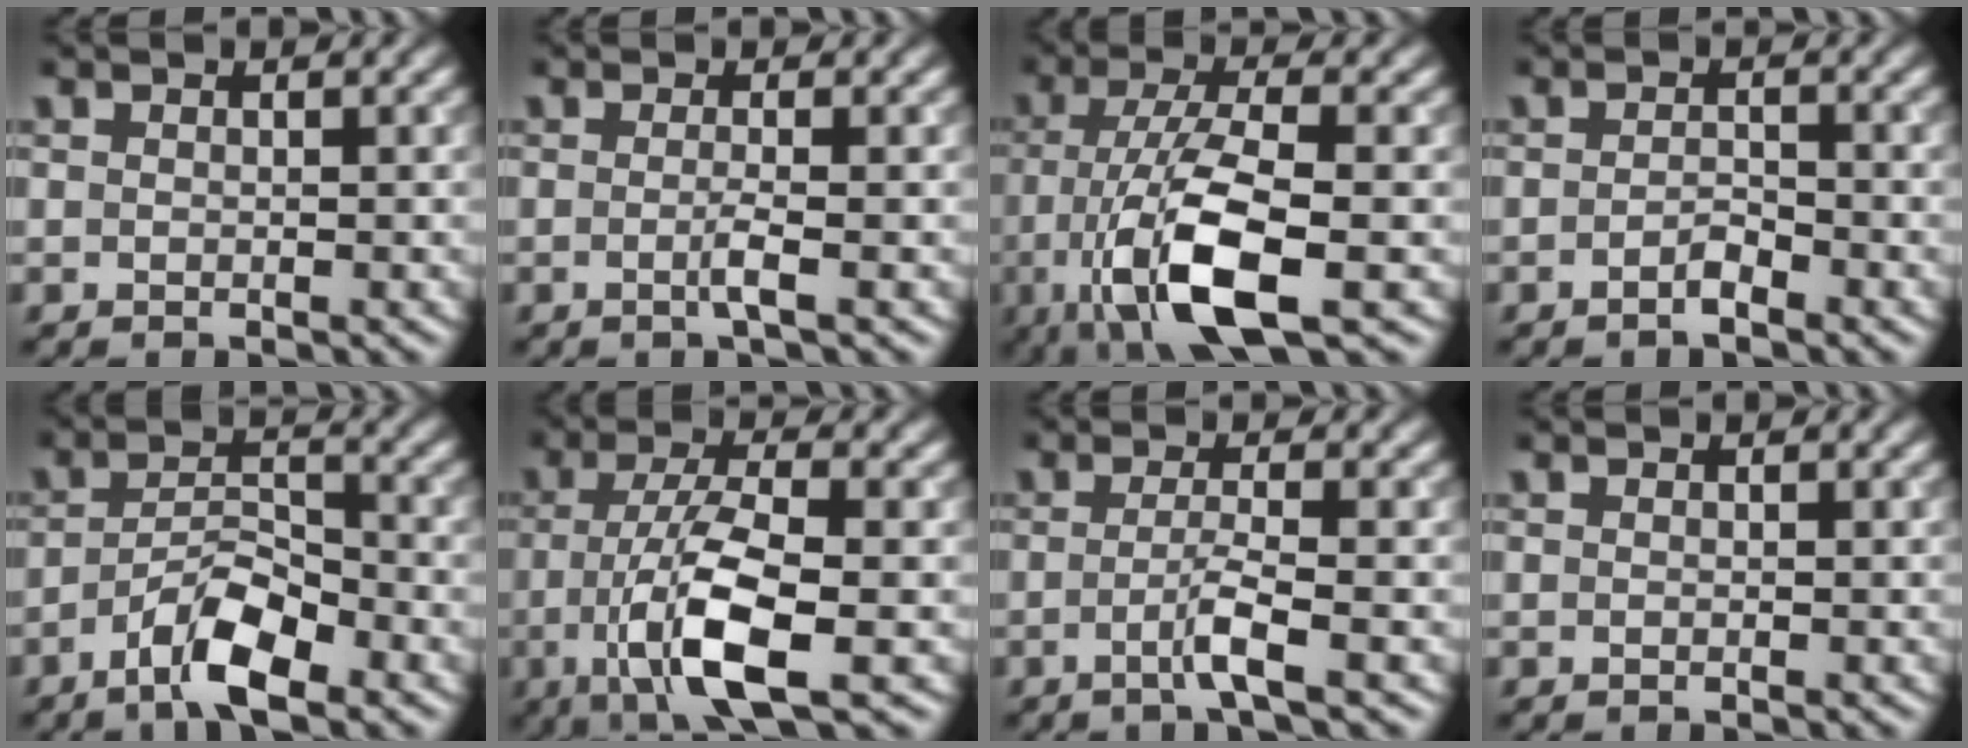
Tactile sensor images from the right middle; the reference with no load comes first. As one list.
[{"total": 1.7, "force": [-0.4, 0.2, 1.6], "torque": [-0.030, -0.003, -0.011]}, {"total": 10.0, "force": [-3.6, 3.1, 8.8], "torque": [-0.174, -0.008, -0.068]}, {"total": 1.3, "force": [-0.9, 0.3, 0.9], "torque": [-0.019, 0.003, -0.017]}, {"total": 5.1, "force": [-3.2, 1.5, 3.7], "torque": [-0.068, 0.005, -0.060]}, {"total": 8.2, "force": [-2.4, 2.5, 7.5], "torque": [-0.144, 0.000, -0.046]}, {"total": 2.6, "force": [-0.8, 0.3, 2.5], "torque": [-0.047, 0.001, -0.024]}, {"total": 0.0}]